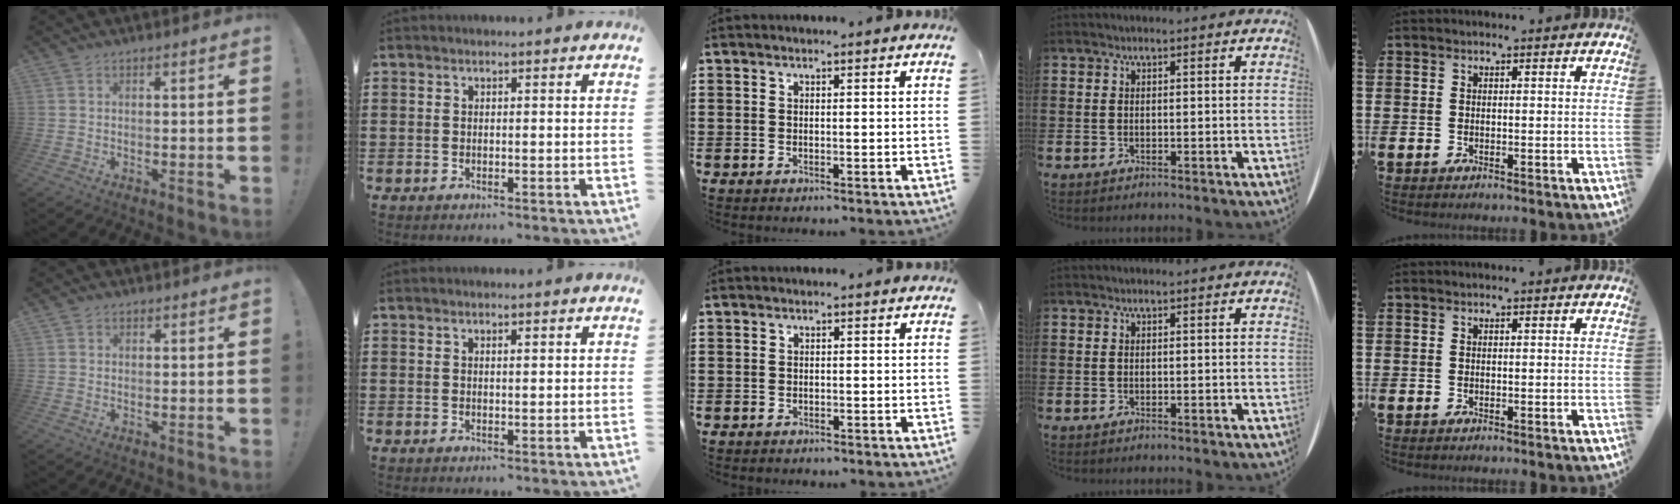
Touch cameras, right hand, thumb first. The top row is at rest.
{"thumb": {"total": 1.2, "force": [0.6, 1.0, 0.1], "torque": [0.006, -0.002, 0.010]}, "index": {"total": 0.7, "force": [0.3, 0.2, 0.6], "torque": [-0.012, 0.003, 0.005]}, "middle": {"total": 0.6, "force": [-0.5, 0.4, -0.1], "torque": [0.001, 0.003, -0.013]}}